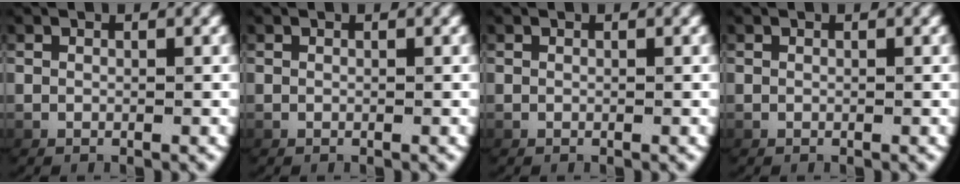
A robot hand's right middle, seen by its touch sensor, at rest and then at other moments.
{"total": 0.0}
{"total": 0.0}
{"total": 0.0}